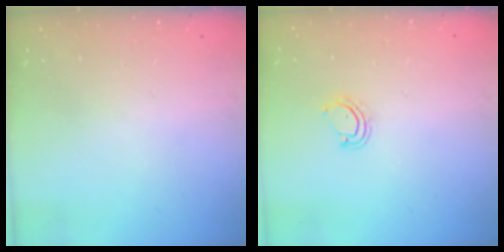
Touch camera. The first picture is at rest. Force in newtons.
{"total": 3.5, "press": 3.4, "slide": 0.3}